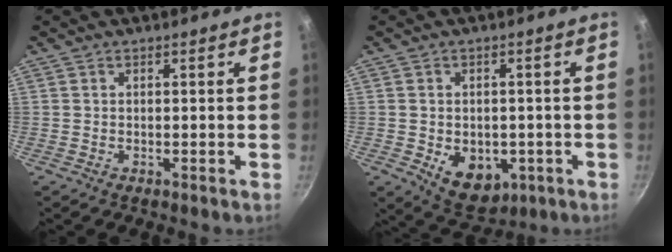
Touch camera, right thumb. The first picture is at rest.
{"total": 9.1, "force": [-2.3, 6.5, 5.9], "torque": [-0.058, -0.004, -0.014]}